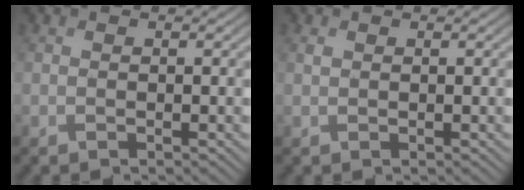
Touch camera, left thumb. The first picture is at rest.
{"total": 0.6, "force": [0.3, 0.4, 0.3], "torque": [-0.011, 0.000, 0.008]}